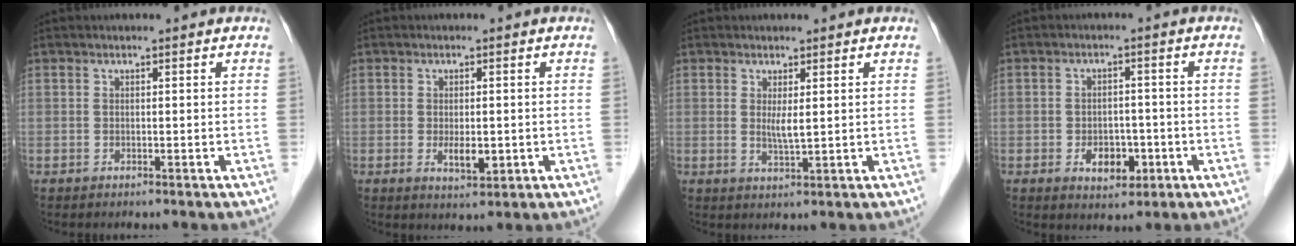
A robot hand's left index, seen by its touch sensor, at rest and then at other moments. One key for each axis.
{"total": 3.5, "fx": -0.6, "fy": 1.4, "fz": 3.1, "tx": -0.055, "ty": -0.005, "tz": -0.004}
{"total": 2.3, "fx": 0.6, "fy": 0.2, "fz": 2.2, "tx": -0.046, "ty": -0.008, "tz": 0.014}
{"total": 4.9, "fx": -1.8, "fy": 3.2, "fz": 3.3, "tx": -0.050, "ty": 0.005, "tz": -0.019}